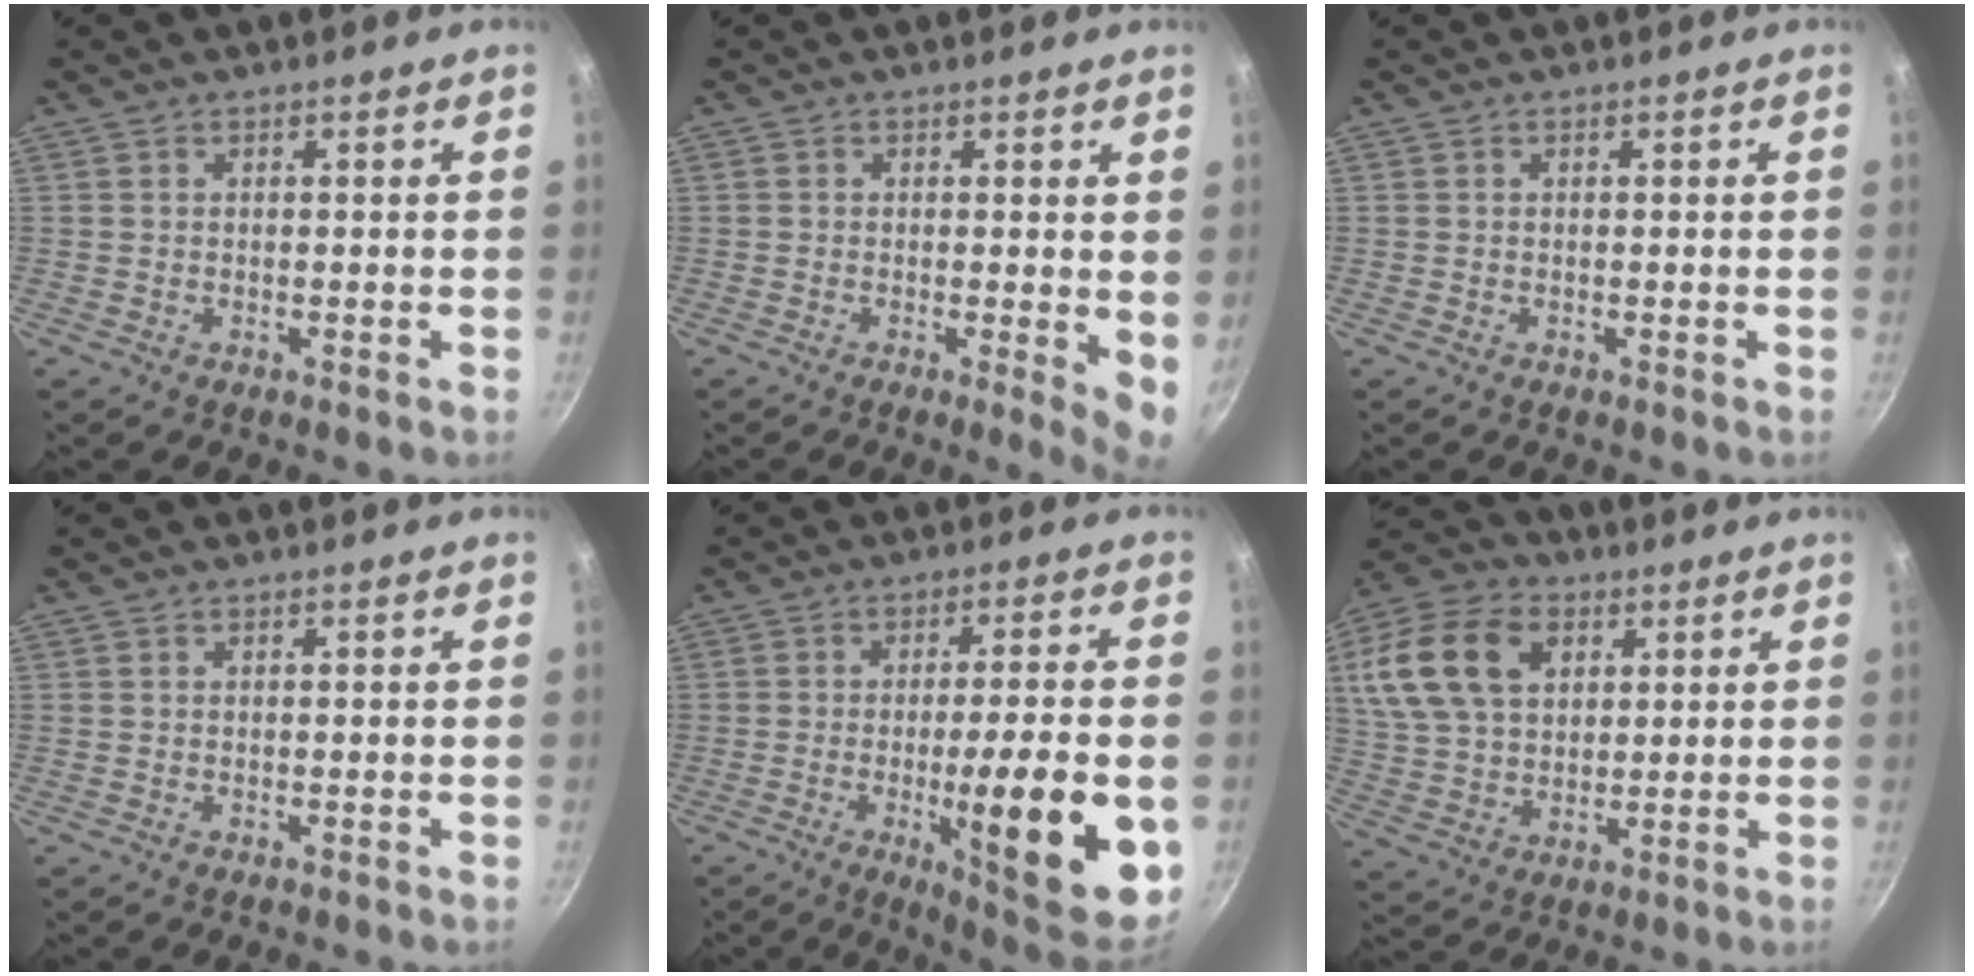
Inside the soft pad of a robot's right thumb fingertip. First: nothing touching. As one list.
[{"total": 4.8, "force": [0.2, 1.2, 4.7], "torque": [-0.061, -0.016, 0.000]}, {"total": 0.0}, {"total": 0.0}, {"total": 18.9, "force": [-4.5, 3.9, 17.9], "torque": [-0.232, 0.006, -0.060]}, {"total": 18.1, "force": [5.9, 12.6, 11.6], "torque": [-0.206, 0.005, 0.105]}]